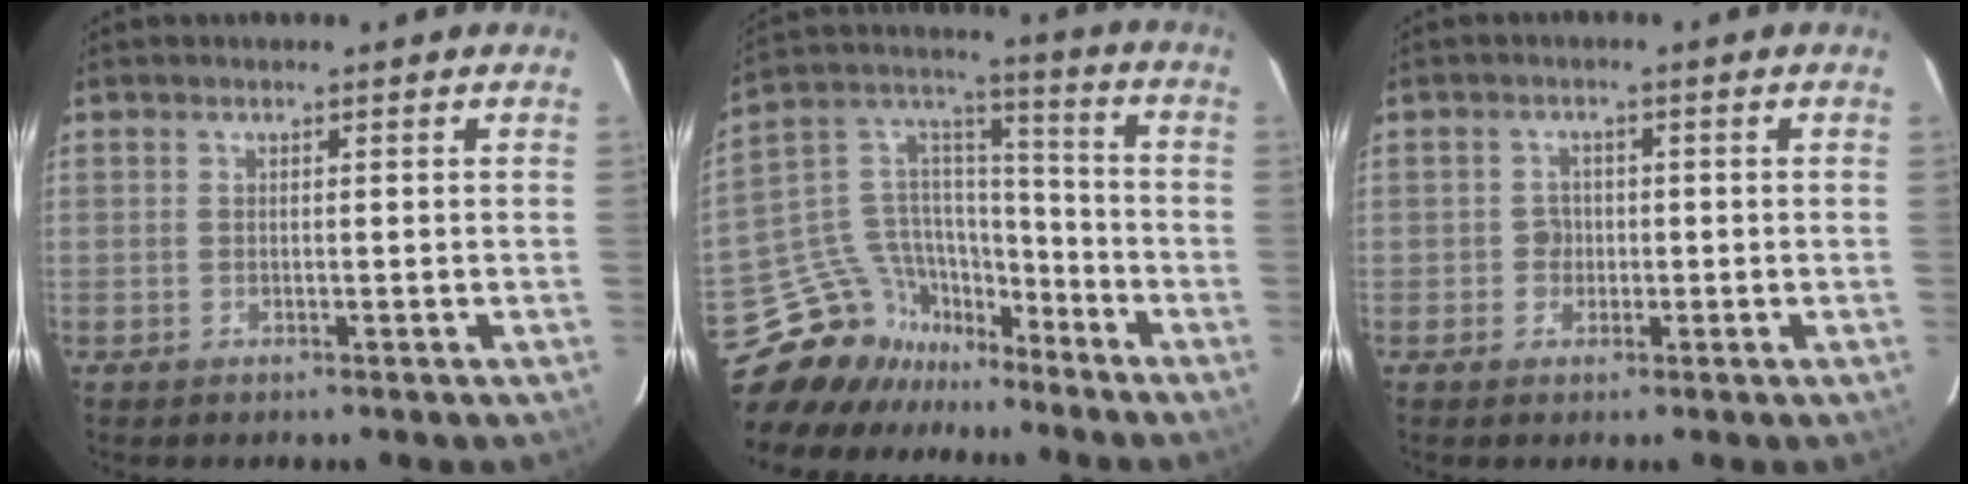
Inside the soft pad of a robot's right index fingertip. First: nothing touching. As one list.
[{"total": 16.4, "force": [-13.5, 9.0, 2.3], "torque": [-0.054, 0.087, -0.231]}, {"total": 2.1, "force": [-0.4, 1.9, 0.7], "torque": [-0.005, 0.006, -0.006]}]